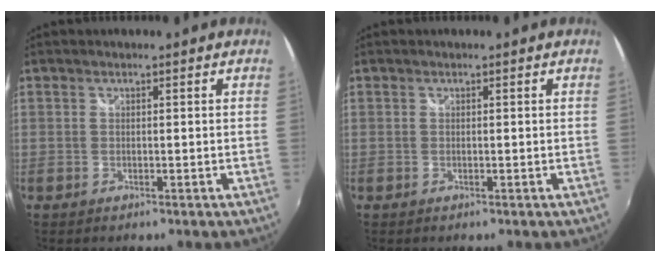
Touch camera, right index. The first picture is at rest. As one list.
[{"total": 0.0}]